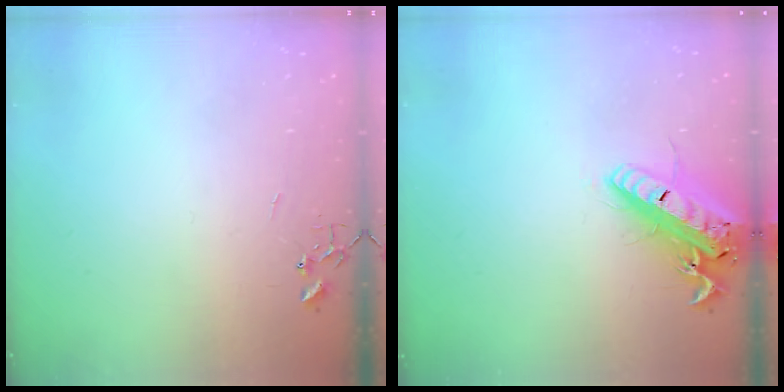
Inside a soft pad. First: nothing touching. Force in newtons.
{"total": 21.8, "press": 21.4, "slide": 4.2}